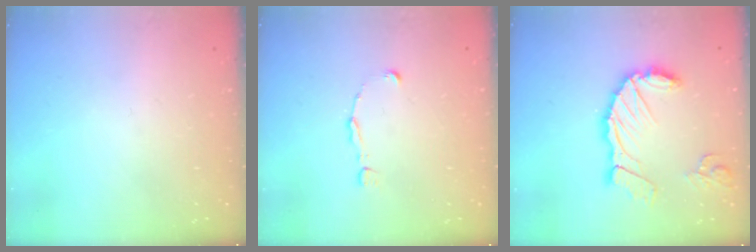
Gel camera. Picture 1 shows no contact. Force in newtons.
{"total": 1.2, "press": 1.2, "slide": 0.1}
{"total": 14.7, "press": 14.6, "slide": 1.6}